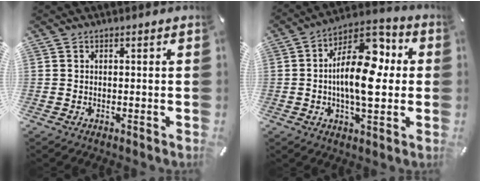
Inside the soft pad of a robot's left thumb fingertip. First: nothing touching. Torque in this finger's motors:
{"motor_torque": [1.67, 1.86, 1.57, -0.12, 0.37]}